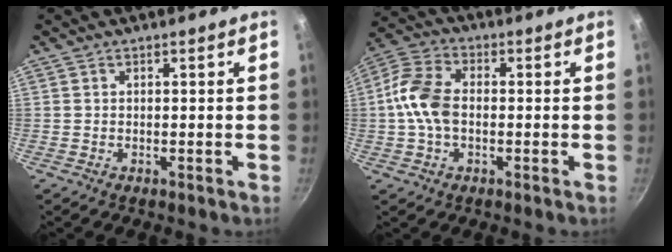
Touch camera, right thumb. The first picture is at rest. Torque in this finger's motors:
{"motor_torque": [-0.33, 0.50, 0.30, -0.01, 0.09]}